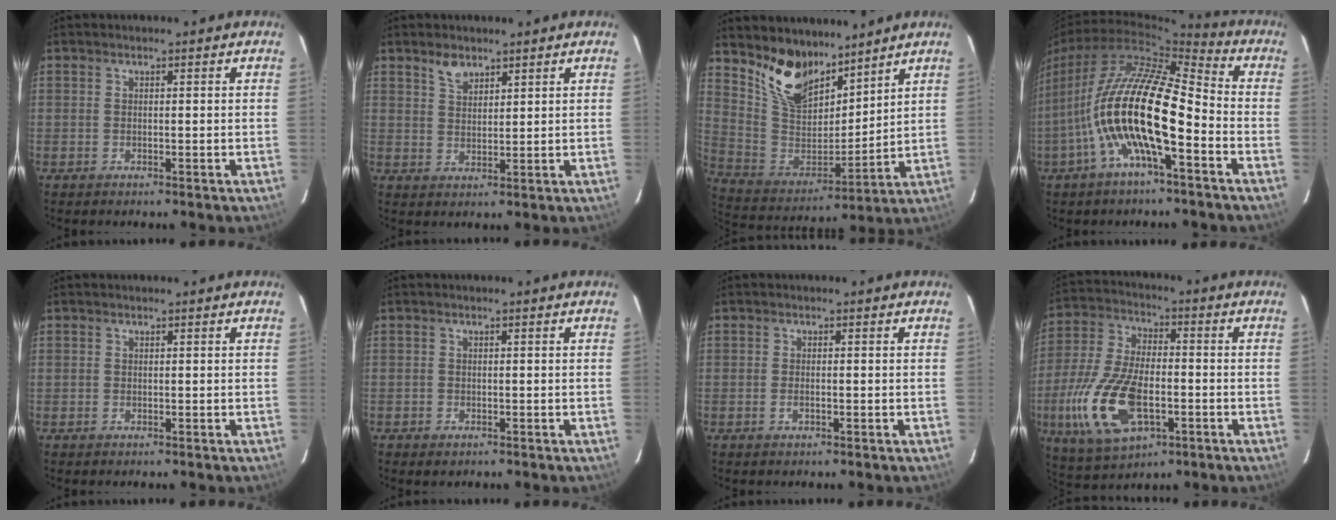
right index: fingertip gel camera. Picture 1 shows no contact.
{"total": 3.4, "force": [2.6, 1.8, 1.4], "torque": [-0.021, 0.006, 0.048]}
{"total": 14.2, "force": [10.7, 6.8, 6.4], "torque": [-0.138, 0.001, 0.214]}
{"total": 17.8, "force": [-5.8, 5.3, 16.0], "torque": [-0.303, -0.007, -0.119]}
{"total": 0.0}
{"total": 1.3, "force": [-0.8, 1.0, 0.4], "torque": [-0.007, 0.000, -0.010]}
{"total": 1.5, "force": [-0.7, 0.7, 1.1], "torque": [-0.022, -0.003, -0.011]}
{"total": 18.5, "force": [-5.5, 9.4, 14.9], "torque": [-0.335, -0.015, -0.093]}